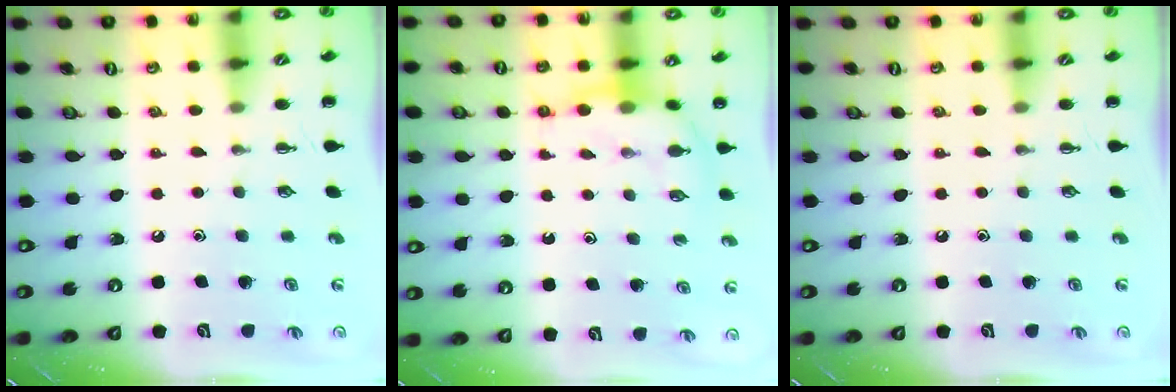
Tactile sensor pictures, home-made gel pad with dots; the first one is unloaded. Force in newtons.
{"total": 7.5, "press": 7.5, "slide": 1.0}
{"total": 0.0}